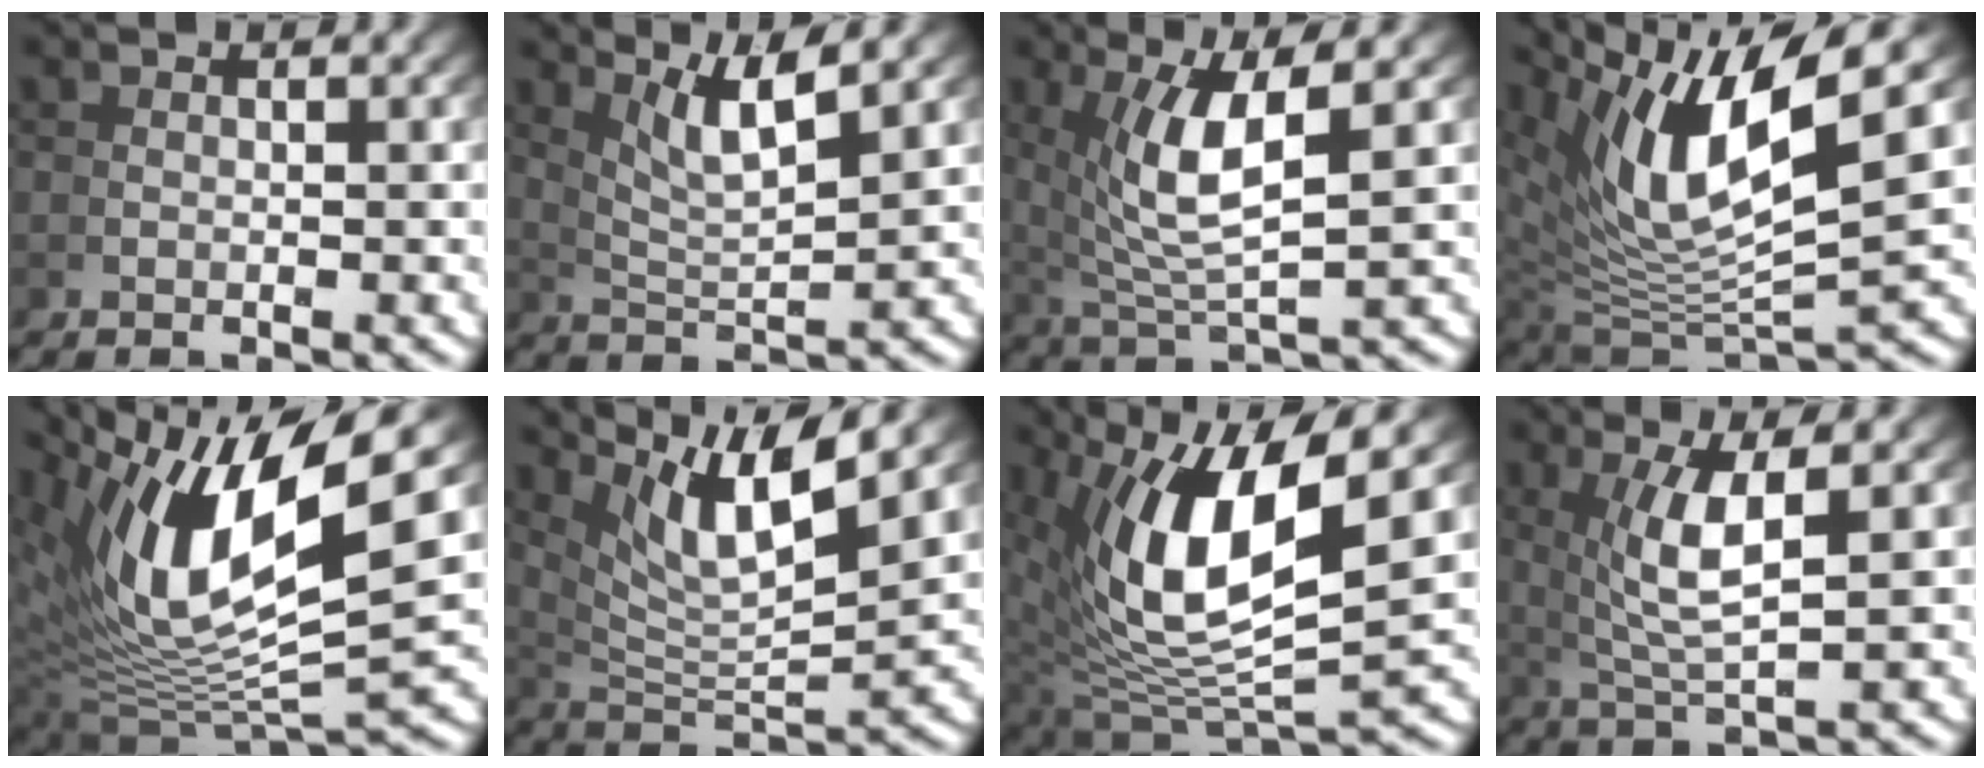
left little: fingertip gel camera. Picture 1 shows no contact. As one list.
[{"total": 5.2, "force": [3.4, 0.7, 3.8], "torque": [-0.063, -0.005, 0.067]}, {"total": 6.3, "force": [1.6, 1.9, 5.8], "torque": [-0.114, -0.005, 0.044]}, {"total": 11.9, "force": [3.5, 5.7, 9.9], "torque": [-0.193, -0.012, 0.073]}, {"total": 13.6, "force": [3.5, 6.2, 11.6], "torque": [-0.226, -0.008, 0.073]}, {"total": 9.0, "force": [5.2, 2.8, 6.8], "torque": [-0.108, 0.010, 0.090]}, {"total": 12.5, "force": [1.9, 6.5, 10.5], "torque": [-0.211, -0.035, 0.061]}, {"total": 4.7, "force": [1.5, 0.6, 4.4], "torque": [-0.089, -0.006, 0.042]}]